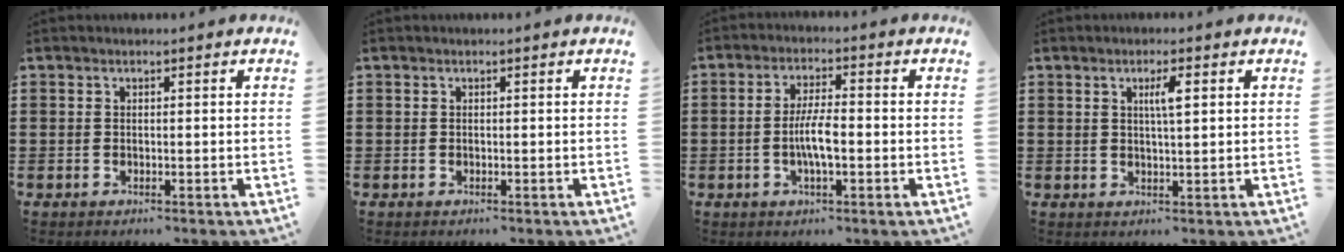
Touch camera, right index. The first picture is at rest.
{"total": 0.0}
{"total": 5.6, "force": [-1.0, 1.2, 5.4], "torque": [-0.109, -0.001, -0.023]}
{"total": 3.1, "force": [0.9, 0.5, 2.9], "torque": [-0.059, 0.005, 0.012]}